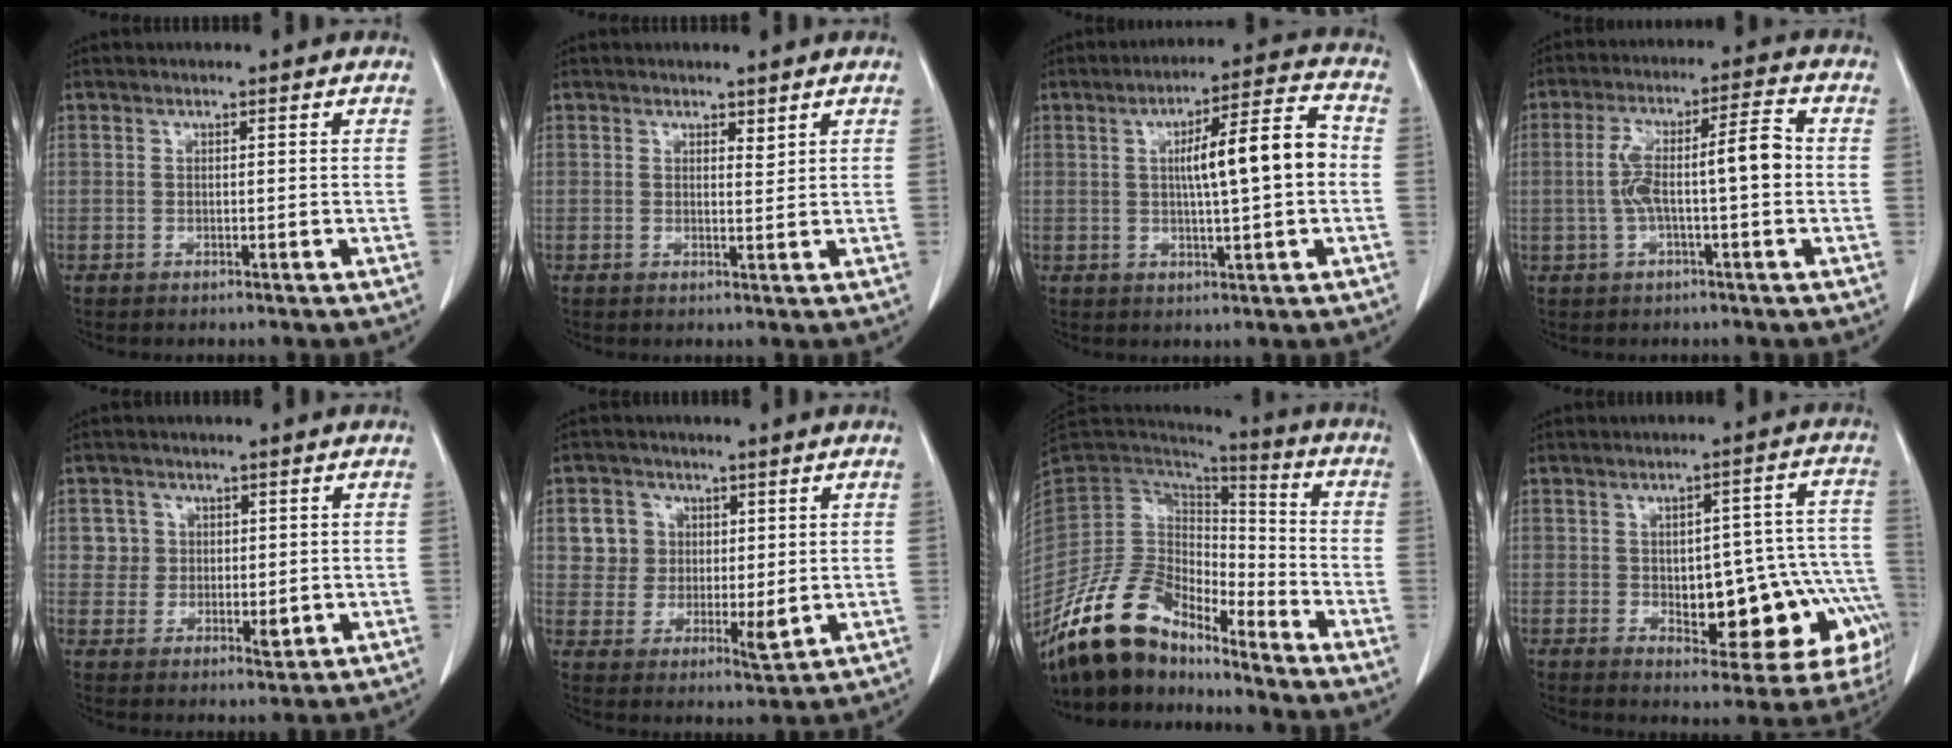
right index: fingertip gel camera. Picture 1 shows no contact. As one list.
[{"total": 1.4, "force": [1.1, 0.5, 0.6], "torque": [-0.007, -0.007, 0.017]}, {"total": 10.7, "force": [0.6, 1.4, 10.6], "torque": [-0.161, 0.024, 0.007]}, {"total": 9.0, "force": [-0.6, 1.6, 8.8], "torque": [-0.162, 0.033, -0.011]}, {"total": 4.9, "force": [1.4, 4.6, 0.9], "torque": [-0.002, 0.001, 0.026]}, {"total": 7.7, "force": [2.9, 6.7, 2.6], "torque": [-0.047, 0.011, 0.061]}, {"total": 14.7, "force": [-12.5, 5.7, 5.0], "torque": [-0.096, 0.041, -0.239]}, {"total": 17.3, "force": [-4.4, 8.0, 14.7], "torque": [-0.109, 0.044, -0.036]}]